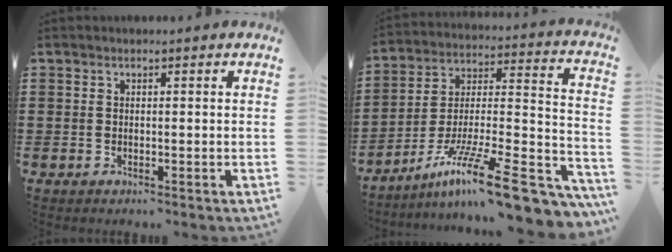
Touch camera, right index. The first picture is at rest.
{"total": 16.8, "force": [-11.5, 2.6, 12.0], "torque": [-0.191, 0.022, -0.198]}